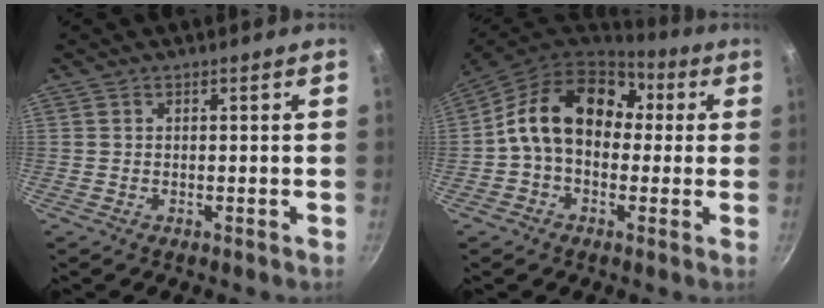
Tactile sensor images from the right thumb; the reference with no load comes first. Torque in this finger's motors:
{"motor_torque": [-0.02, 2.65, 1.45, -0.57, 0.26]}